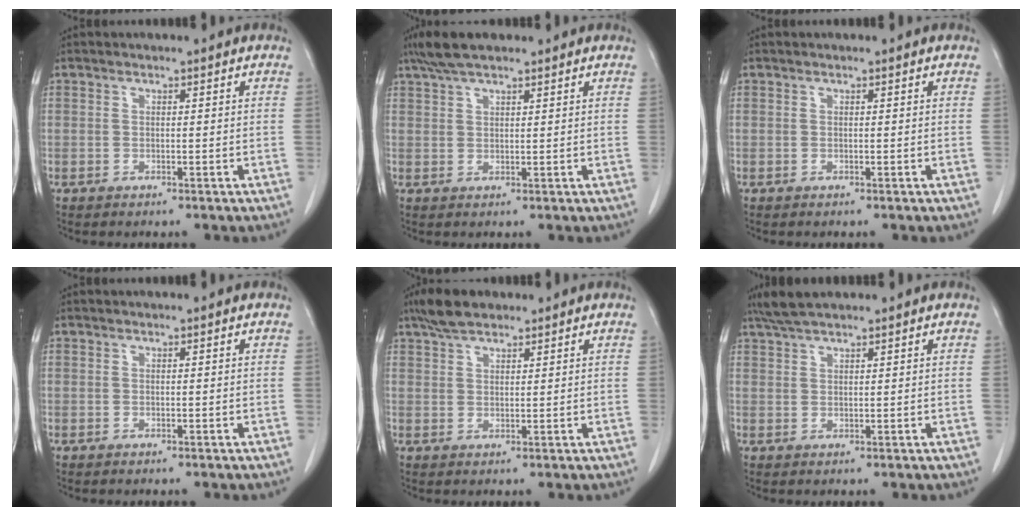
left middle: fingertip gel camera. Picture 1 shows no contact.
{"total": 5.6, "force": [4.4, 1.2, 3.3], "torque": [-0.069, 0.022, 0.082]}
{"total": 0.0}
{"total": 0.0}
{"total": 4.9, "force": [3.8, 1.7, 2.5], "torque": [-0.057, 0.013, 0.073]}
{"total": 4.2, "force": [3.6, 0.4, 2.1], "torque": [-0.047, 0.018, 0.070]}